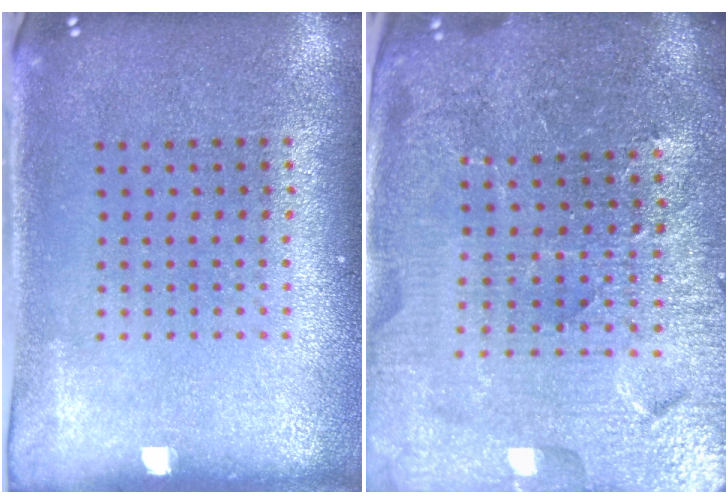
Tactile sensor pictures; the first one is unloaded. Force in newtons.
{"total": 5.4, "press": 5.0, "slide": 2.2}